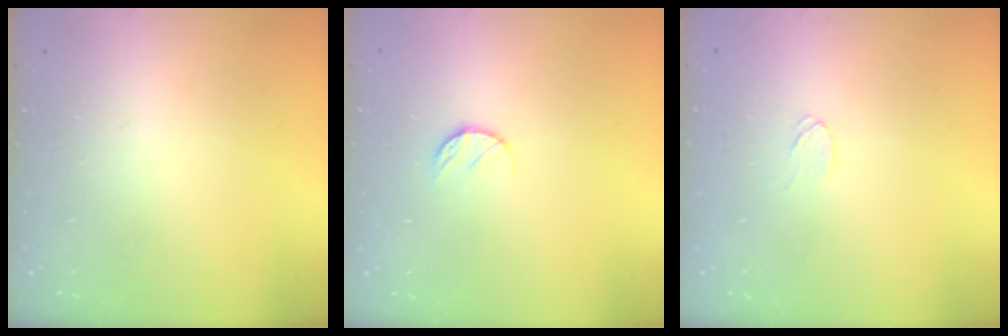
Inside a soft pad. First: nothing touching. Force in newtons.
{"total": 7.0, "press": 6.9, "slide": 0.6}
{"total": 3.2, "press": 3.2, "slide": 0.3}